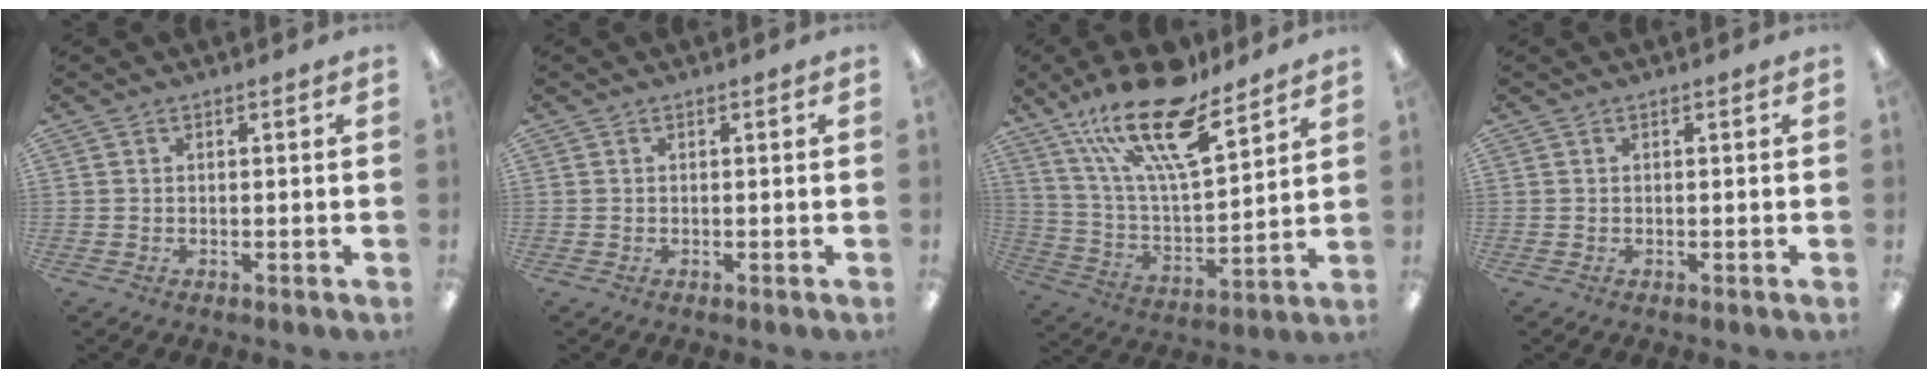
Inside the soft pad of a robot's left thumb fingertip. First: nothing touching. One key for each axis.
{"total": 0.0}
{"total": 22.4, "fx": 15.2, "fy": 7.5, "fz": 14.7, "tx": -0.264, "ty": -0.090, "tz": 0.260}
{"total": 0.0}